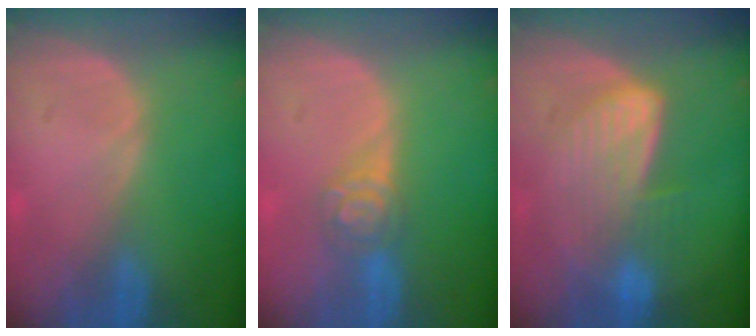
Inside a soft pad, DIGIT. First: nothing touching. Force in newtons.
{"total": 4.2, "press": 4.1, "slide": 0.6}
{"total": 6.7, "press": 6.7, "slide": 0.4}